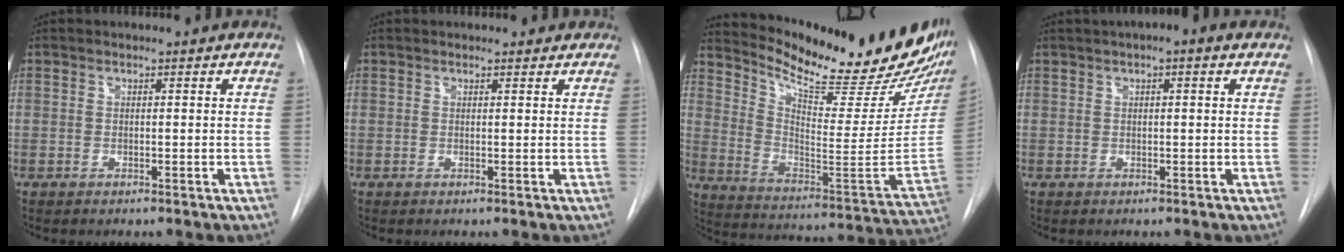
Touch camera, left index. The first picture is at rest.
{"total": 2.0, "force": [1.6, 1.1, 0.3], "torque": [0.002, 0.000, 0.004]}
{"total": 27.2, "force": [23.2, 4.9, 13.2], "torque": [-0.208, -0.092, 0.312]}
{"total": 3.5, "force": [1.6, 0.8, 3.0], "torque": [-0.045, 0.015, 0.015]}